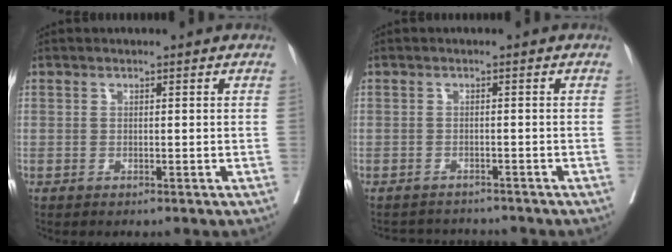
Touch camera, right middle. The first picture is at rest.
{"total": 3.8, "force": [-3.8, 0.4, -0.2], "torque": [0.009, -0.003, -0.057]}